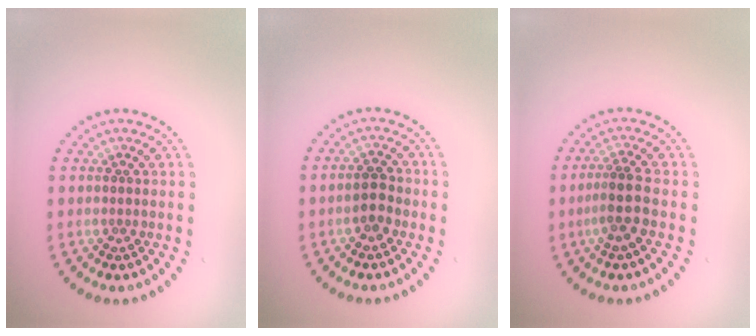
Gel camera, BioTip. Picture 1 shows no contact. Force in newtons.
{"total": 2.2, "press": 2.2, "slide": 0.6}
{"total": 2.7, "press": 2.2, "slide": 1.5}